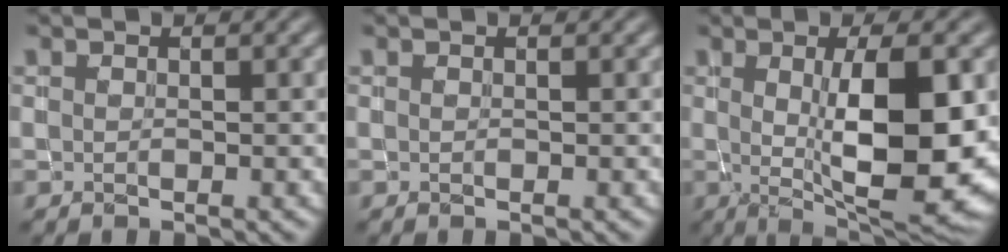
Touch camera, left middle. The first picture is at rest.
{"total": 0.0}
{"total": 10.3, "force": [0.1, 3.0, 9.9], "torque": [-0.142, -0.011, 0.009]}